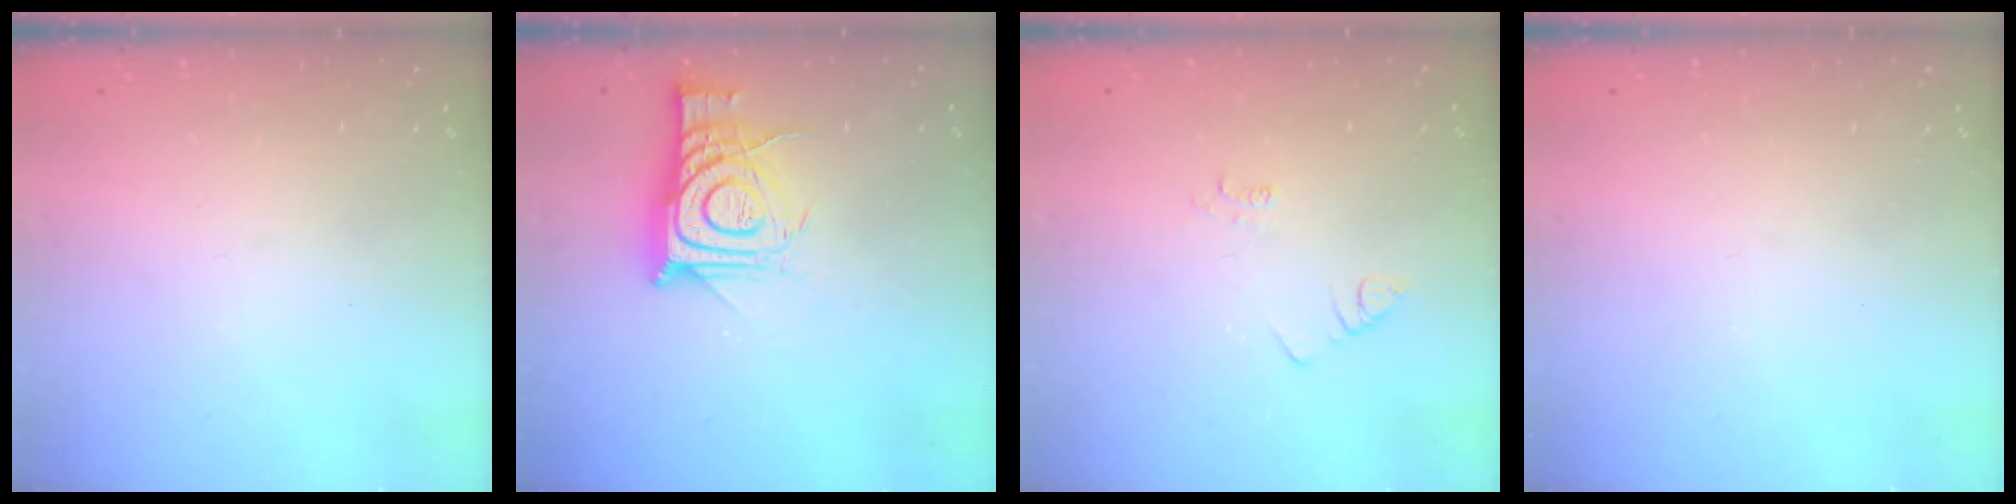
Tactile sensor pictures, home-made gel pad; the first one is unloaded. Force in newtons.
{"total": 12.7, "press": 12.6, "slide": 1.1}
{"total": 2.1, "press": 2.1, "slide": 0.4}
{"total": 0.0}